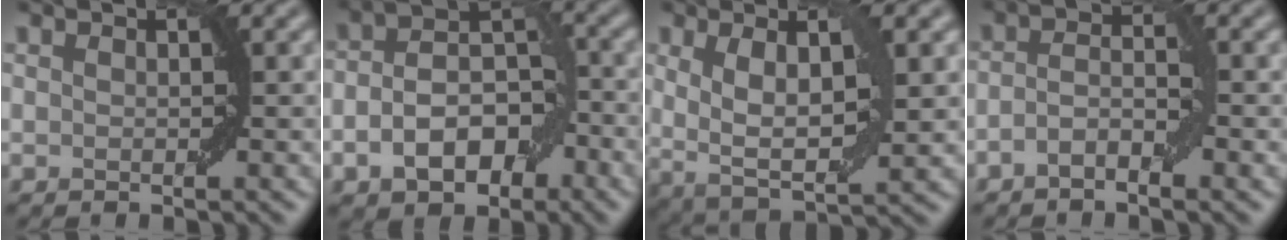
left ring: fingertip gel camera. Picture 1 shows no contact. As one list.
[{"total": 6.4, "force": [-2.3, 4.0, 4.6], "torque": [-0.077, 0.004, -0.043]}, {"total": 5.4, "force": [1.0, 1.9, 5.0], "torque": [-0.091, -0.007, 0.017]}, {"total": 2.6, "force": [-1.2, 0.9, 2.1], "torque": [-0.043, 0.005, -0.028]}]